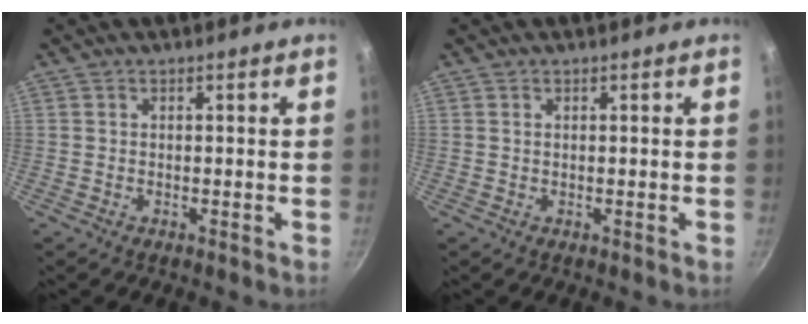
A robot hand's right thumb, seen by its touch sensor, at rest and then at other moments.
{"total": 0.0}